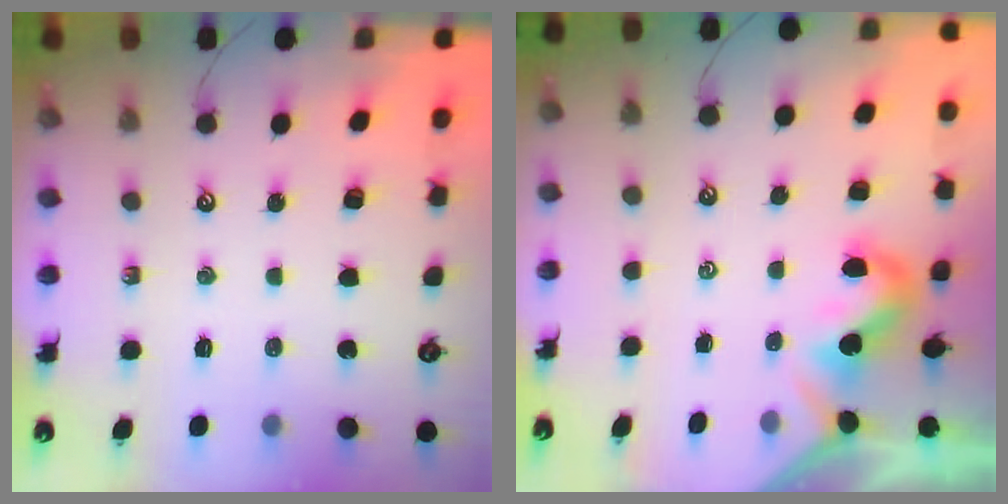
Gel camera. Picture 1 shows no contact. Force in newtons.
{"total": 2.0, "press": 1.9, "slide": 0.6}